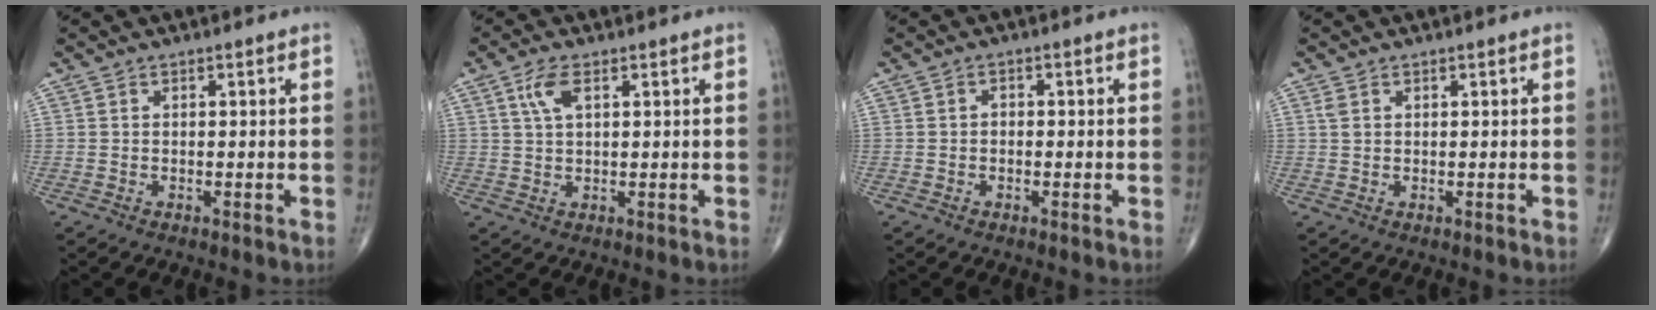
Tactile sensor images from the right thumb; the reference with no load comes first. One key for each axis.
{"total": 4.2, "fx": 1.7, "fy": 1.8, "fz": 3.4, "tx": -0.072, "ty": 0.004, "tz": 0.036}
{"total": 1.0, "fx": -0.2, "fy": 0.8, "fz": 0.6, "tx": -0.002, "ty": 0.004, "tz": -0.008}
{"total": 1.2, "fx": 0.5, "fy": 0.7, "fz": 0.9, "tx": -0.022, "ty": 0.008, "tz": 0.016}